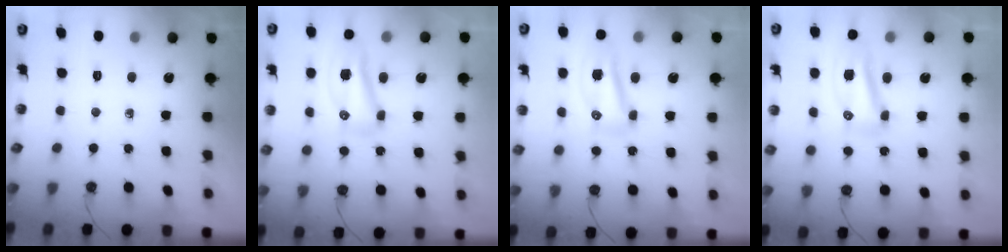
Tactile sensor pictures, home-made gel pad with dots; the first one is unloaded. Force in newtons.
{"total": 21.3, "press": 14.3, "slide": 15.7}
{"total": 9.4, "press": 9.3, "slide": 1.1}
{"total": 10.4, "press": 10.3, "slide": 1.1}